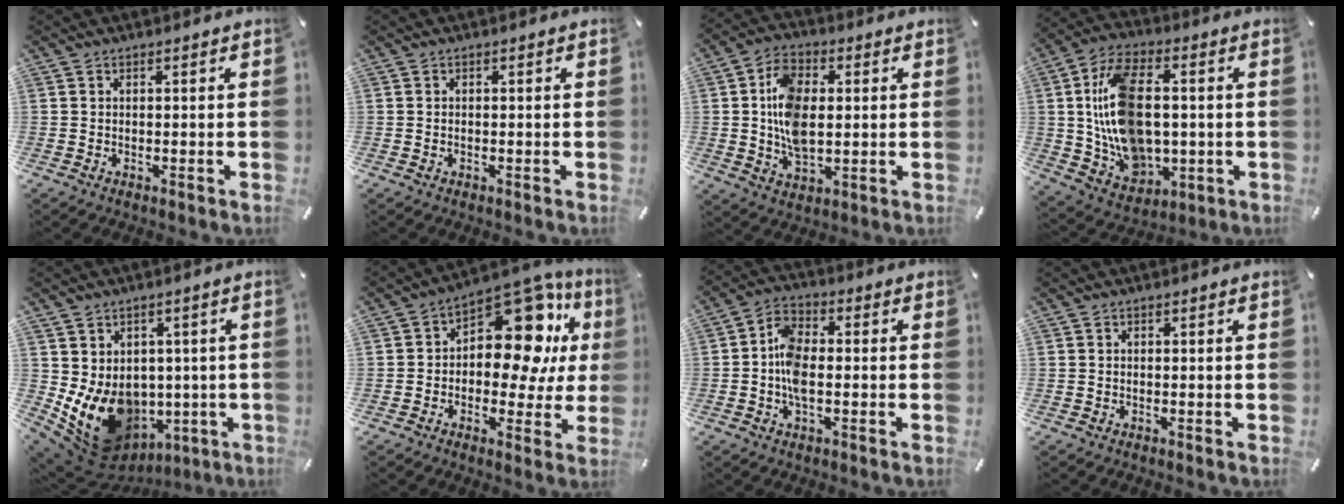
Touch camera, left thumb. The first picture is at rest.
{"total": 0.5, "force": [-0.1, 0.4, 0.4], "torque": [-0.008, 0.001, -0.003]}
{"total": 11.6, "force": [0.8, 7.5, 8.8], "torque": [-0.175, 0.007, 0.014]}
{"total": 17.7, "force": [0.7, 12.2, 12.8], "torque": [-0.273, 0.006, 0.013]}
{"total": 12.8, "force": [-1.6, 10.8, 6.6], "torque": [-0.119, -0.019, -0.014]}
{"total": 16.5, "force": [4.8, 9.8, 12.4], "torque": [-0.167, -0.036, 0.078]}
{"total": 7.2, "force": [-1.4, 4.1, 5.8], "torque": [-0.117, 0.009, -0.026]}
{"total": 0.0}